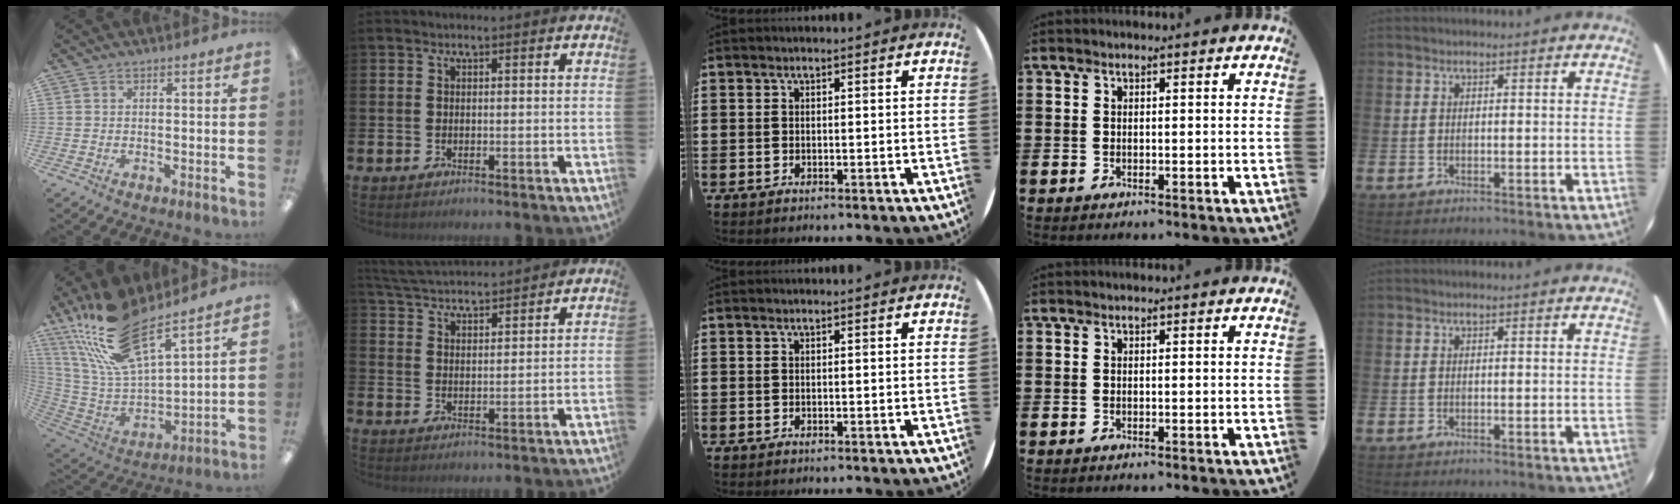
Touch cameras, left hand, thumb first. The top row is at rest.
{"thumb": {"total": 20.2, "force": [15.8, 6.0, 11.2], "torque": [-0.240, -0.094, 0.282]}, "index": {"total": 5.0, "force": [5.0, 0.4, 0.2], "torque": [-0.025, -0.030, 0.089]}}